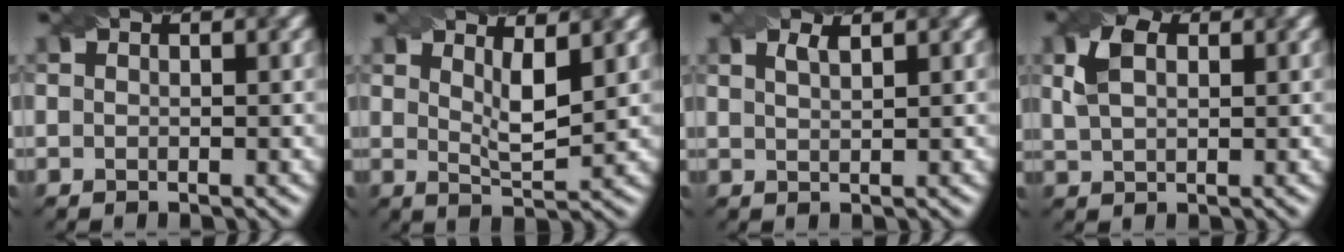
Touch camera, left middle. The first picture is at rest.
{"total": 3.3, "force": [1.5, 0.8, 2.8], "torque": [-0.048, -0.011, 0.025]}
{"total": 1.4, "force": [0.9, 0.4, 1.0], "torque": [-0.014, 0.002, 0.015]}
{"total": 3.5, "force": [1.3, 2.2, 2.4], "torque": [-0.058, 0.006, 0.024]}